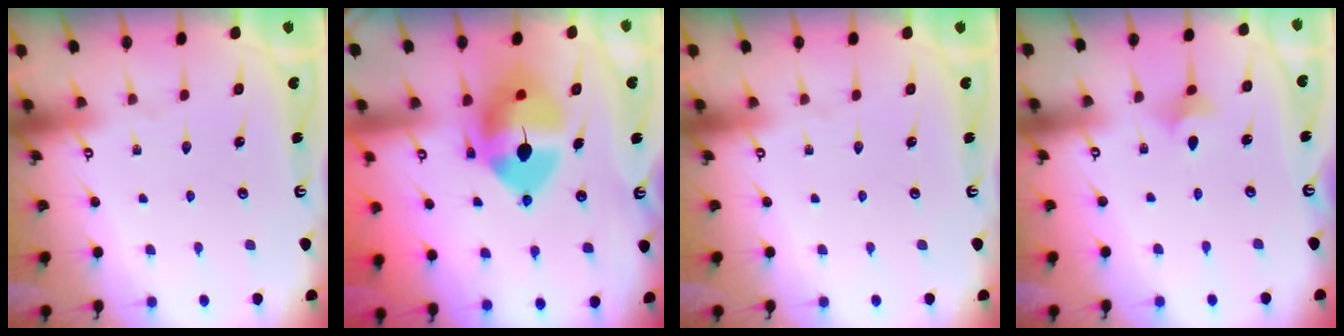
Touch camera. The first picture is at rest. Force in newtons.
{"total": 13.7, "press": 13.5, "slide": 2.1}
{"total": 0.0}
{"total": 3.6, "press": 3.5, "slide": 0.8}